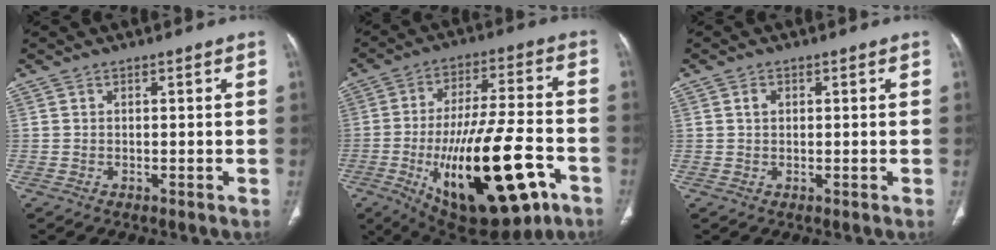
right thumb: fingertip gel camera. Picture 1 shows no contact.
{"total": 26.9, "force": [-10.0, 10.4, 22.6], "torque": [-0.362, 0.028, -0.135]}
{"total": 1.4, "force": [0.4, 1.0, 0.9], "torque": [-0.013, 0.000, 0.007]}